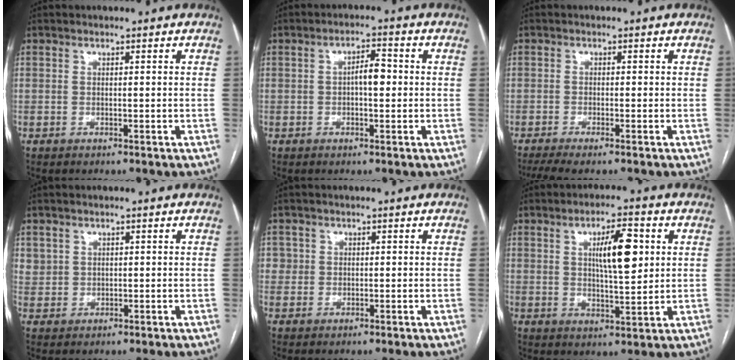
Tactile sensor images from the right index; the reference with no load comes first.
{"total": 3.7, "force": [-0.1, 1.3, 3.5], "torque": [-0.056, 0.011, -0.003]}
{"total": 4.2, "force": [-3.1, 0.2, 2.8], "torque": [-0.047, -0.009, -0.056]}
{"total": 2.4, "force": [1.2, 2.1, 0.1], "torque": [0.011, 0.005, 0.020]}
{"total": 2.0, "force": [0.5, 1.9, 0.0], "torque": [0.015, 0.003, 0.003]}
{"total": 8.5, "force": [2.3, 2.0, 7.9], "torque": [-0.131, 0.007, 0.041]}